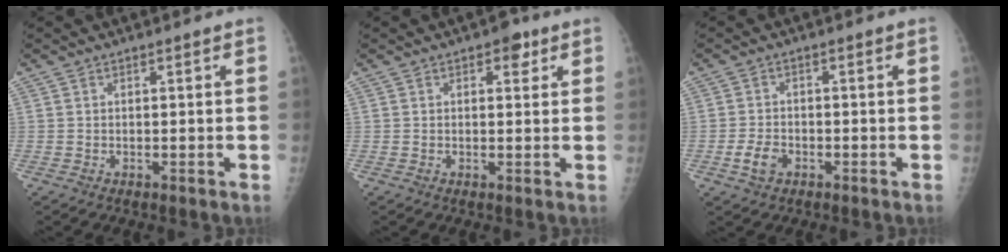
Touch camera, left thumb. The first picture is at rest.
{"total": 2.9, "force": [1.5, 1.7, 1.8], "torque": [-0.007, -0.002, 0.015]}
{"total": 3.7, "force": [-1.6, 2.5, 2.2], "torque": [-0.040, 0.008, -0.029]}